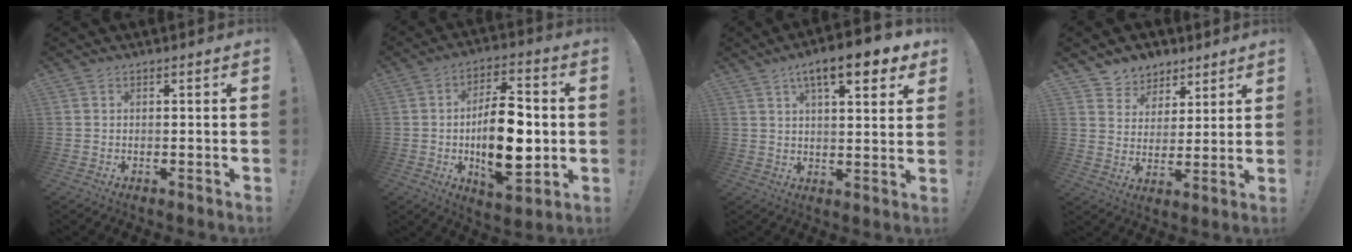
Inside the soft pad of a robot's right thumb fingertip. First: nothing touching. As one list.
[{"total": 18.1, "force": [-1.6, 8.8, 15.8], "torque": [-0.265, 0.001, -0.029]}, {"total": 11.6, "force": [6.4, 3.1, 9.2], "torque": [-0.127, -0.028, 0.098]}, {"total": 6.9, "force": [4.5, 5.2, 0.2], "torque": [-0.008, -0.040, 0.092]}]